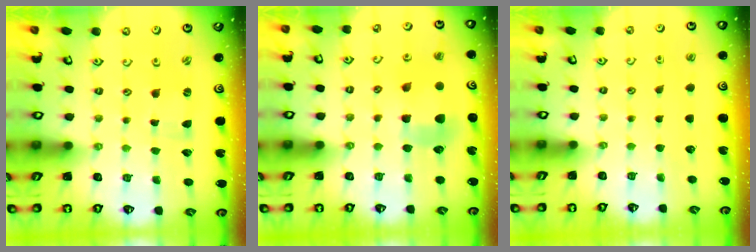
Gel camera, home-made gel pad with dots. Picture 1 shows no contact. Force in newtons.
{"total": 7.5, "press": 7.5, "slide": 0.3}
{"total": 0.0}